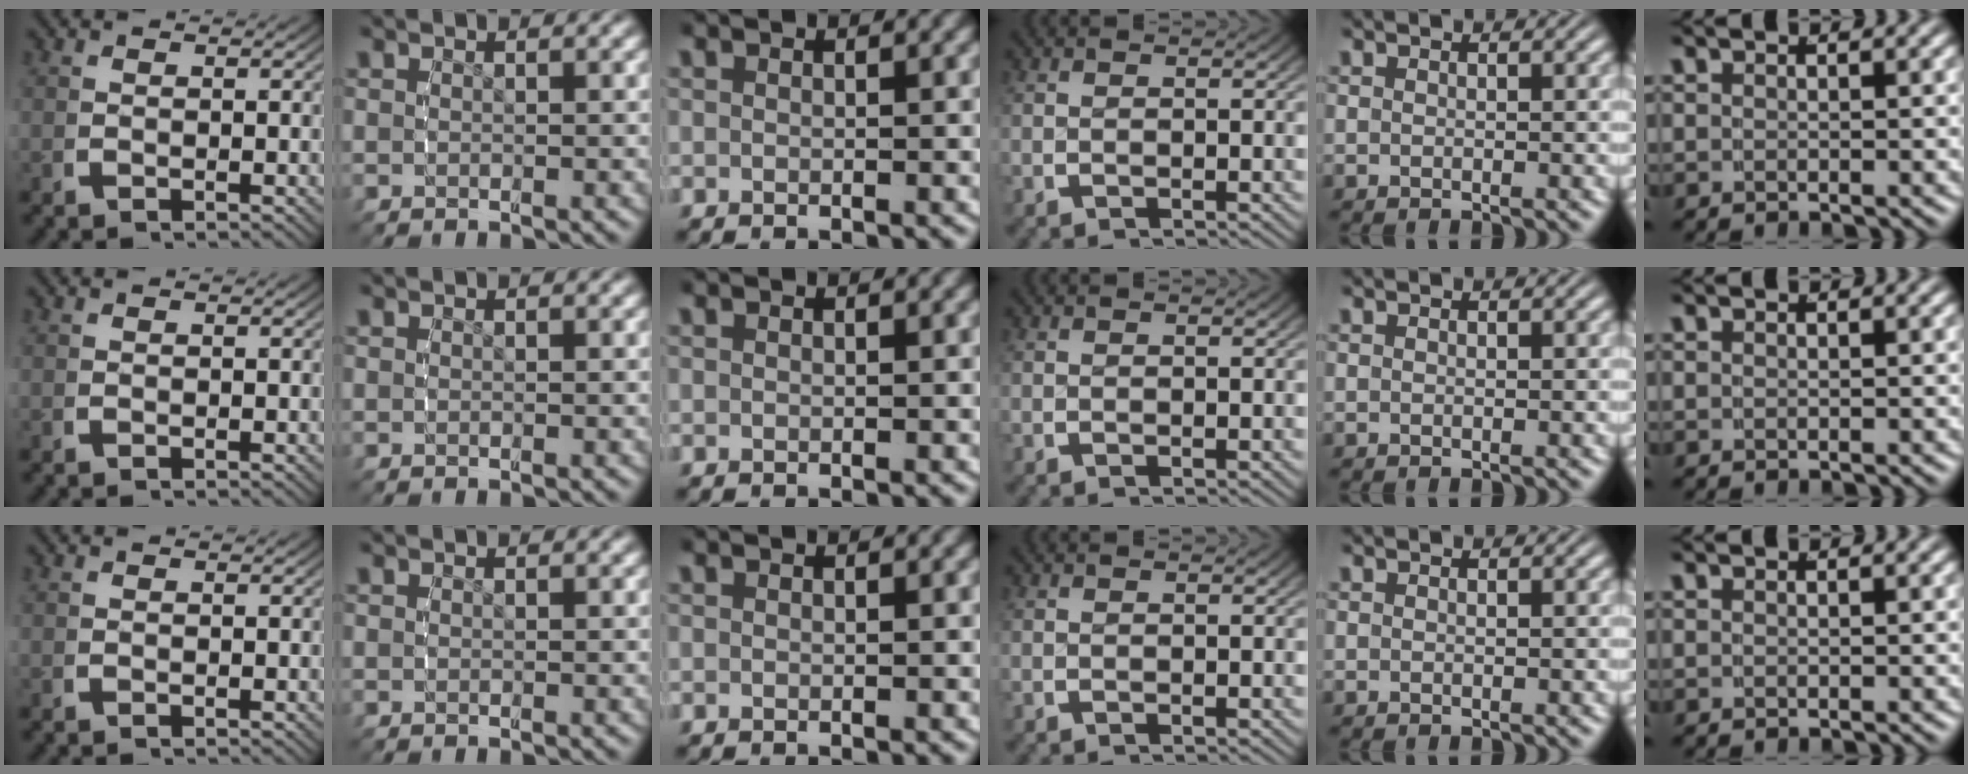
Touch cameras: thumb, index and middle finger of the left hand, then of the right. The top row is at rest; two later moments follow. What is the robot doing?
{"motion": "reach", "object": "shirt"}